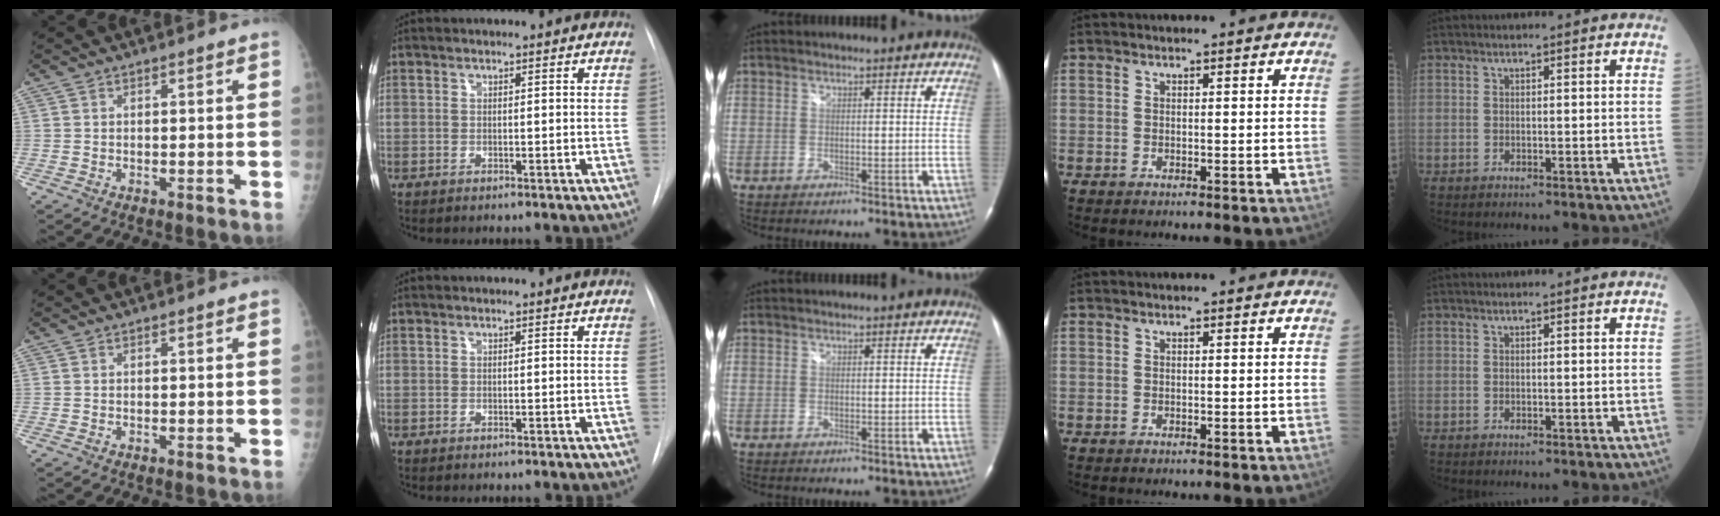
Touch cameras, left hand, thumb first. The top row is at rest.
{}